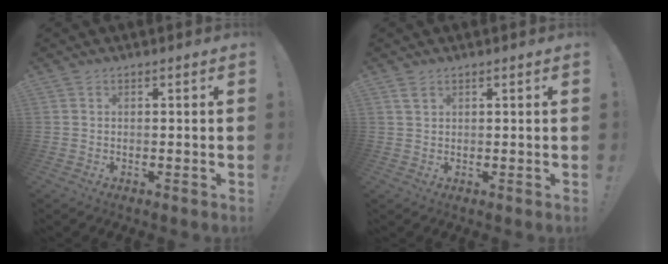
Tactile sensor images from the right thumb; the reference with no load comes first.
{"total": 2.5, "force": [1.5, 1.3, 1.4], "torque": [-0.026, 0.000, 0.029]}